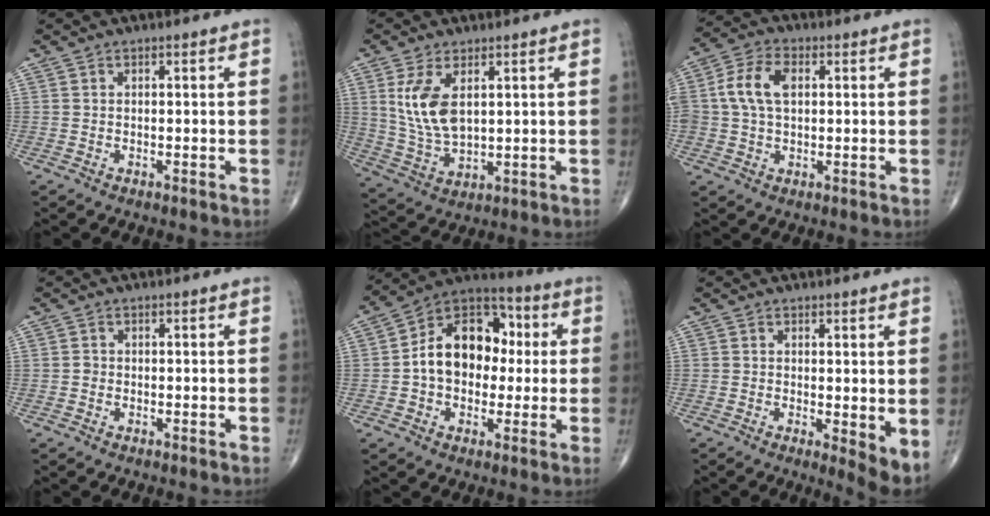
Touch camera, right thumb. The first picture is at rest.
{"total": 9.9, "force": [2.9, 5.0, 8.0], "torque": [-0.156, -0.014, 0.069]}
{"total": 8.6, "force": [1.3, 5.4, 6.6], "torque": [-0.137, 0.018, 0.023]}
{"total": 0.8, "force": [-0.2, 0.7, 0.3], "torque": [0.000, 0.003, -0.005]}
{"total": 16.2, "force": [0.9, 11.6, 11.2], "torque": [-0.135, 0.035, 0.005]}
{"total": 4.3, "force": [0.1, 1.2, 4.2], "torque": [-0.062, -0.015, 0.002]}